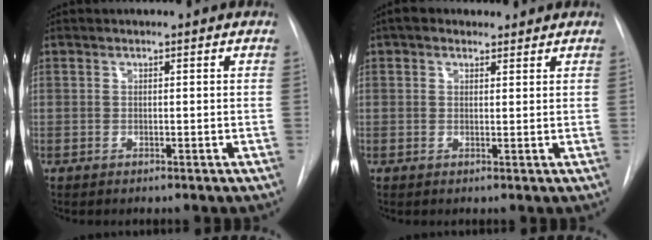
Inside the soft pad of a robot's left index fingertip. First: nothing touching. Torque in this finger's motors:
{"motor_torque": [0.13, -0.30, -0.27, 0.01]}